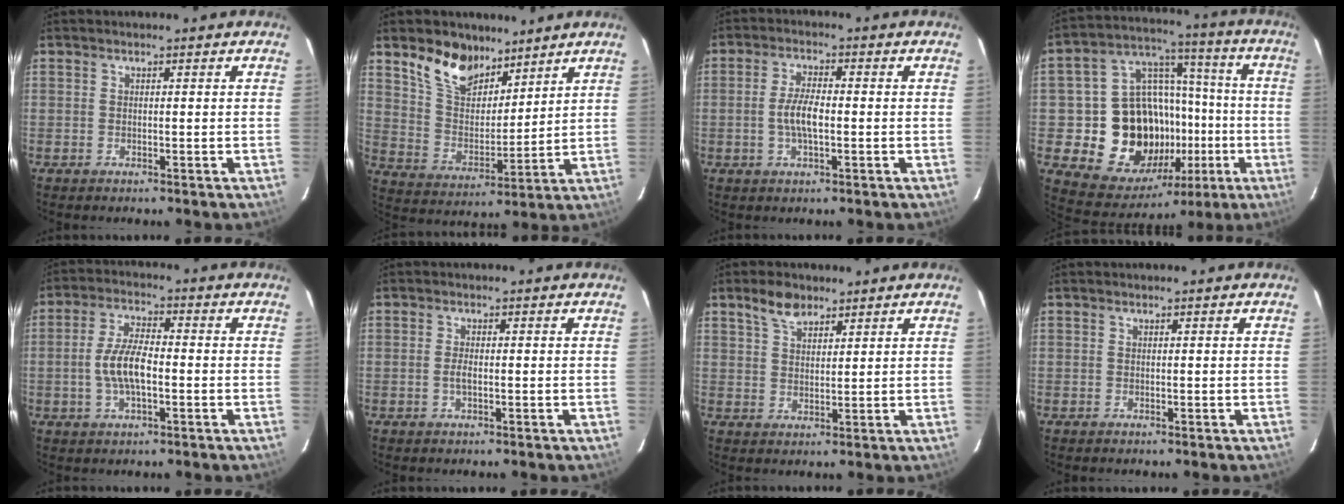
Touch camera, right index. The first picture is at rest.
{"total": 11.7, "force": [8.5, 6.1, 5.2], "torque": [-0.105, 0.010, 0.164]}
{"total": 5.3, "force": [-0.9, 1.7, 4.9], "torque": [-0.099, 0.003, -0.017]}
{"total": 22.1, "force": [-5.2, 17.8, 12.0], "torque": [-0.238, 0.043, -0.045]}
{"total": 7.6, "force": [-1.5, 2.8, 6.9], "torque": [-0.139, 0.006, -0.028]}
{"total": 1.6, "force": [-0.5, 0.4, 1.5], "torque": [-0.030, -0.001, -0.009]}
{"total": 4.9, "force": [3.5, 2.5, 2.5], "torque": [-0.041, 0.010, 0.064]}
{"total": 0.0}